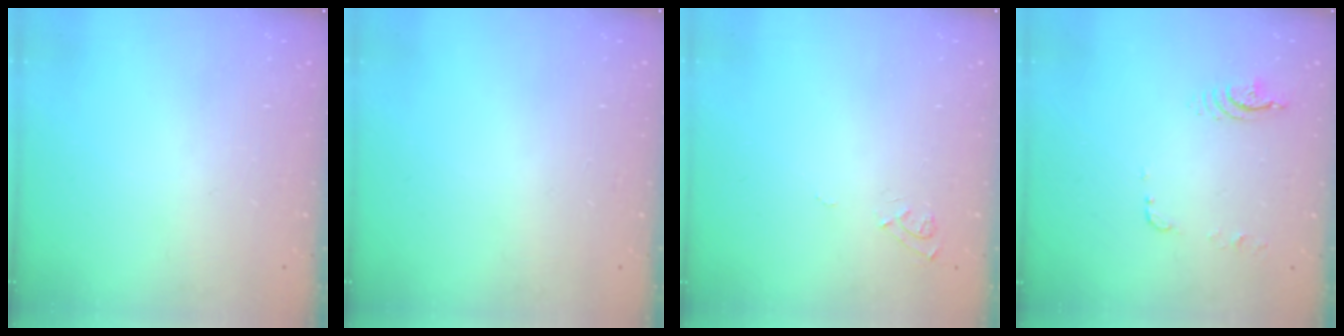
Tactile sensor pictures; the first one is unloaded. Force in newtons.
{"total": 0.0}
{"total": 6.8, "press": 6.8, "slide": 0.6}
{"total": 6.7, "press": 6.7, "slide": 0.5}